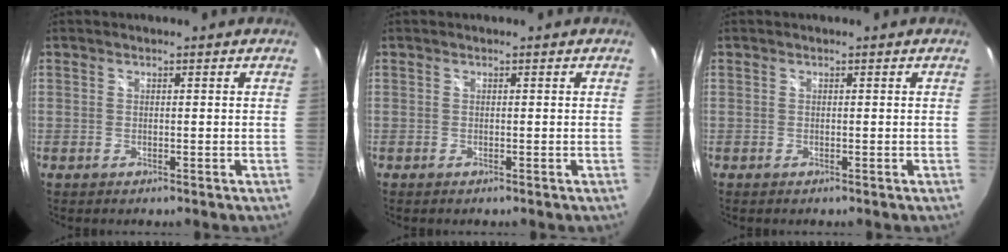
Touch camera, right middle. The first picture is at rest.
{"total": 0.0}
{"total": 0.0}